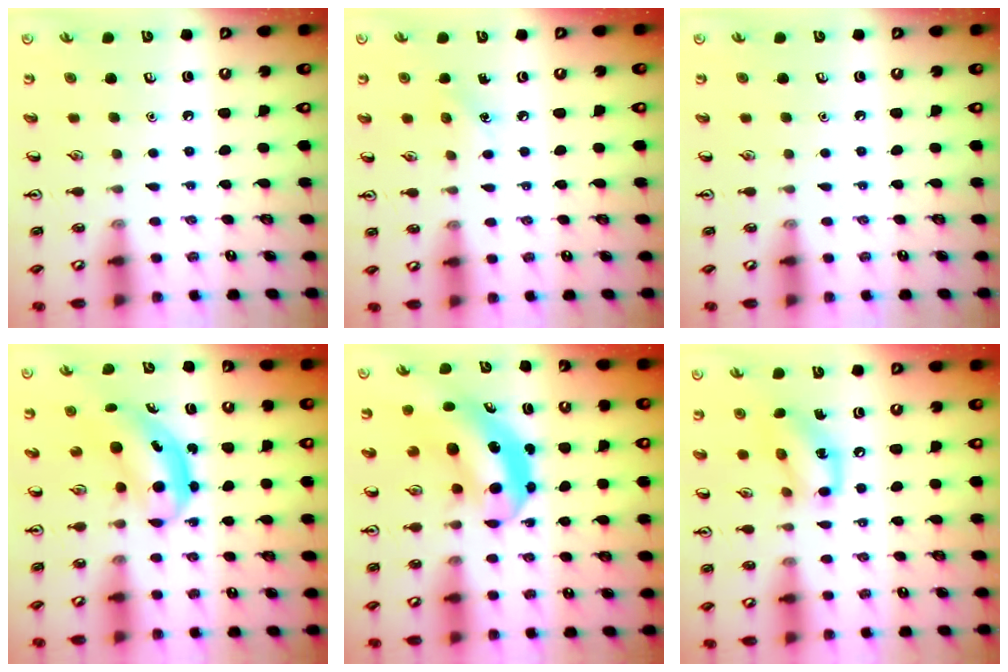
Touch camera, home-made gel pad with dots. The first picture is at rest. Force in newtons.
{"total": 4.3, "press": 4.0, "slide": 1.5}
{"total": 0.0}
{"total": 5.1, "press": 5.0, "slide": 0.6}
{"total": 6.5, "press": 6.2, "slide": 1.9}
{"total": 11.5, "press": 11.3, "slide": 1.6}